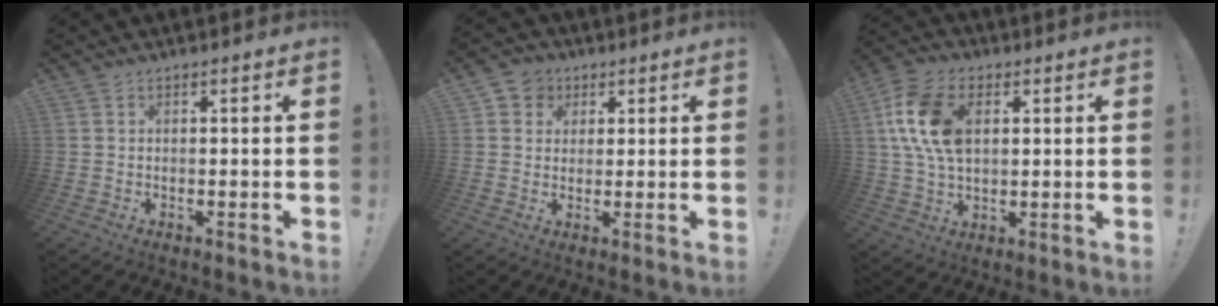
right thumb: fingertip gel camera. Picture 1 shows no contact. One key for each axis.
{"total": 5.3, "fx": 1.6, "fy": 4.9, "fz": 1.2, "tx": -0.018, "ty": -0.006, "tz": 0.031}
{"total": 15.9, "fx": 3.8, "fy": 10.5, "fz": 11.4, "tx": -0.212, "ty": 0.005, "tz": 0.073}